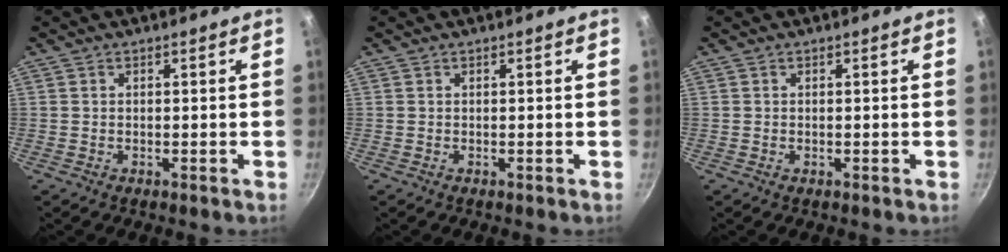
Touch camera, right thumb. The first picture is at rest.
{"total": 0.0}
{"total": 0.0}